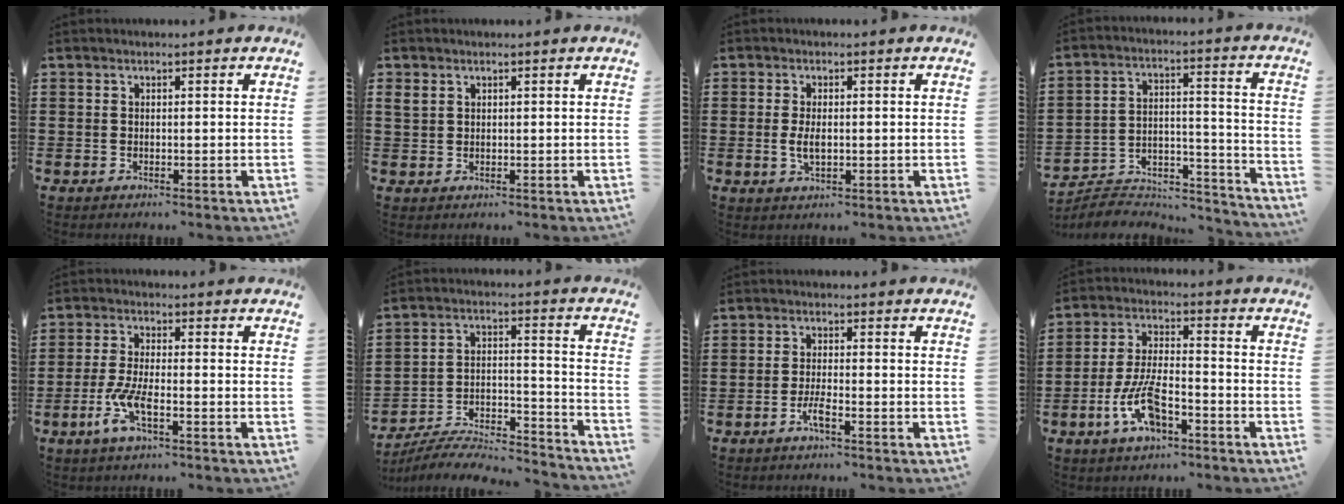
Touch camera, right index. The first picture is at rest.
{"total": 1.7, "force": [1.2, 1.1, 0.5], "torque": [-0.013, 0.004, 0.024]}
{"total": 2.8, "force": [0.0, 1.4, 2.5], "torque": [-0.056, 0.002, -0.004]}
{"total": 5.4, "force": [-5.0, 1.8, 0.8], "torque": [-0.011, 0.010, -0.100]}
{"total": 5.5, "force": [-2.3, 1.3, 4.9], "torque": [-0.122, -0.015, -0.050]}
{"total": 7.1, "force": [-6.7, 1.1, 2.0], "torque": [-0.036, 0.003, -0.134]}
{"total": 2.9, "force": [-1.6, 0.3, 2.4], "torque": [-0.056, -0.005, -0.033]}
{"total": 9.0, "force": [-4.1, 3.5, 7.2], "torque": [-0.169, -0.008, -0.078]}